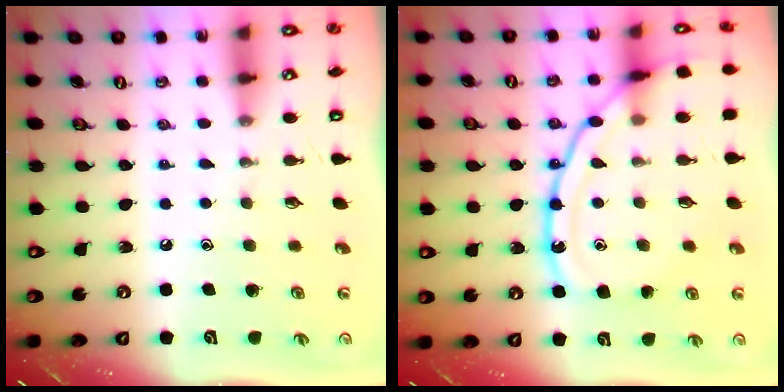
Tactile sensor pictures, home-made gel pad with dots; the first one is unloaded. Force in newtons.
{"total": 15.8, "press": 15.7, "slide": 1.6}